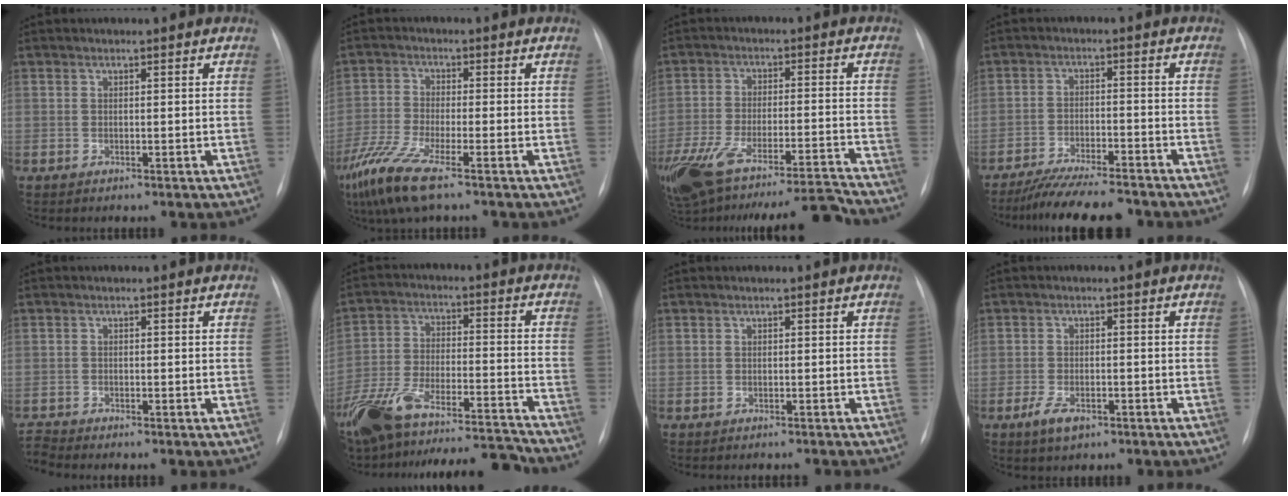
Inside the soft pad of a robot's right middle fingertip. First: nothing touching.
{"total": 8.2, "force": [-5.4, 0.9, 6.2], "torque": [-0.142, -0.026, -0.107]}
{"total": 19.4, "force": [-16.9, 1.9, 9.5], "torque": [-0.177, 0.000, -0.265]}
{"total": 12.0, "force": [-10.7, 1.8, 5.3], "torque": [-0.083, -0.008, -0.163]}
{"total": 1.8, "force": [-1.6, -0.6, -0.4], "torque": [0.003, -0.016, -0.032]}
{"total": 22.6, "force": [-20.4, 3.4, 9.1], "torque": [-0.170, 0.008, -0.322]}
{"total": 1.6, "force": [-1.5, 0.1, 0.2], "torque": [-0.001, -0.004, -0.016]}
{"total": 3.7, "force": [-2.1, 1.7, 2.5], "torque": [-0.053, -0.003, -0.032]}